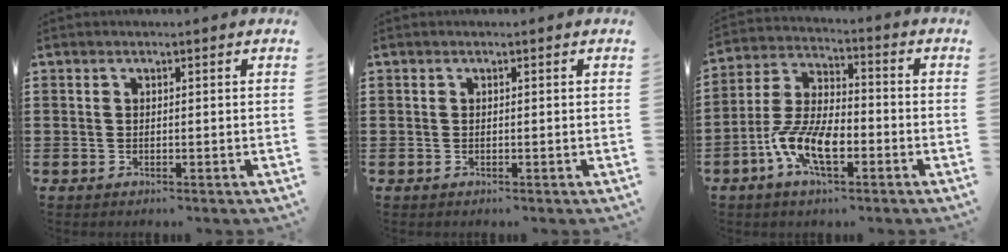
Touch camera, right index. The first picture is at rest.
{"total": 0.0}
{"total": 9.0, "force": [-4.0, 3.7, 7.2], "torque": [-0.174, -0.009, -0.080]}